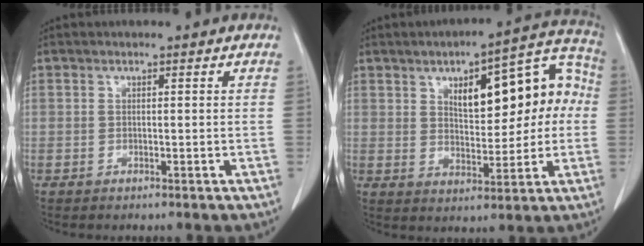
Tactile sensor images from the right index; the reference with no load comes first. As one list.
[{"total": 15.0, "force": [2.8, 6.2, 13.3], "torque": [-0.168, 0.043, 0.045]}]